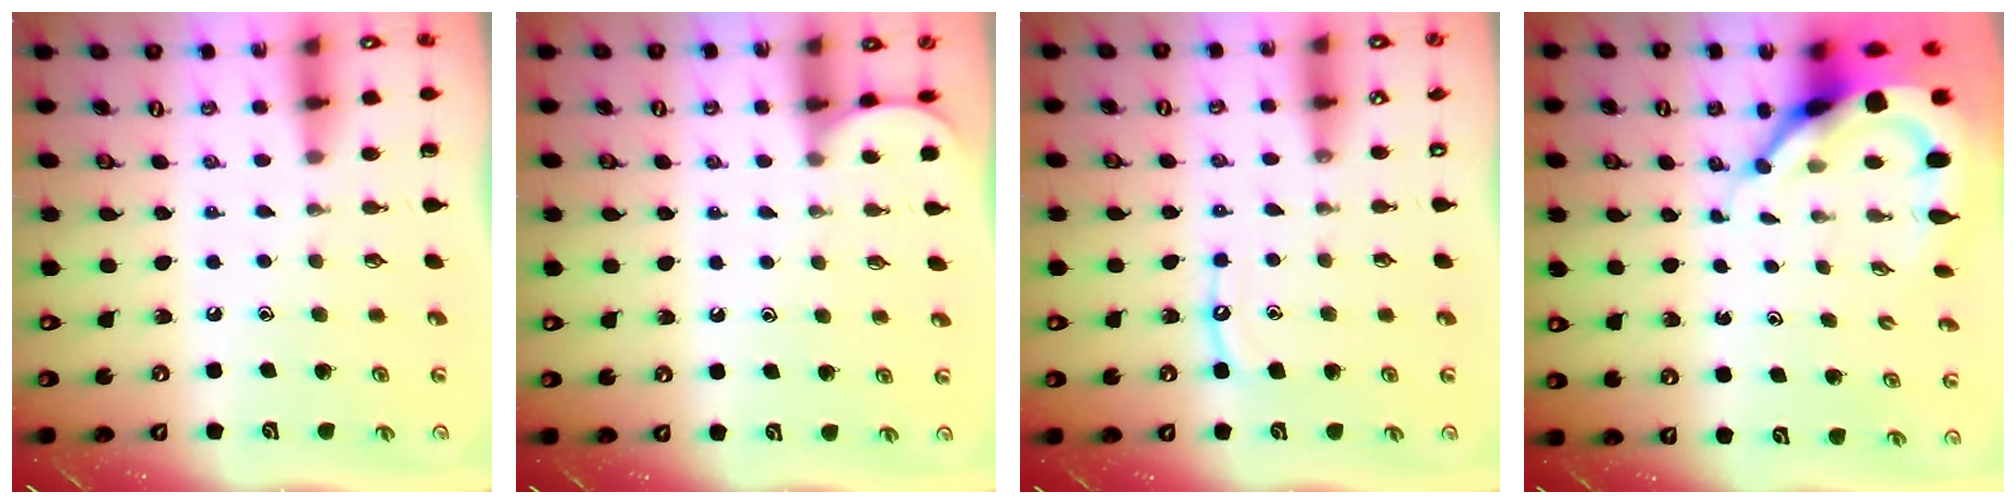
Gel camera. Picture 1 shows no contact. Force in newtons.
{"total": 1.1, "press": 1.1, "slide": 0.1}
{"total": 6.1, "press": 6.1, "slide": 0.6}
{"total": 9.1, "press": 9.0, "slide": 0.9}